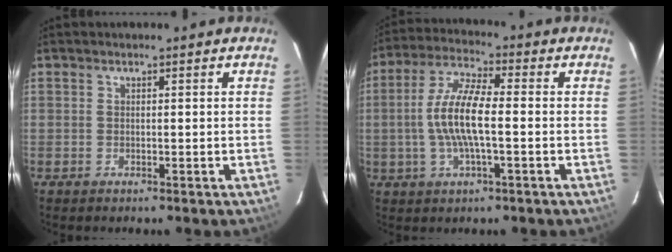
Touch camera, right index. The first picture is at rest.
{"total": 10.1, "force": [-1.1, 2.4, 9.8], "torque": [-0.202, 0.006, -0.025]}